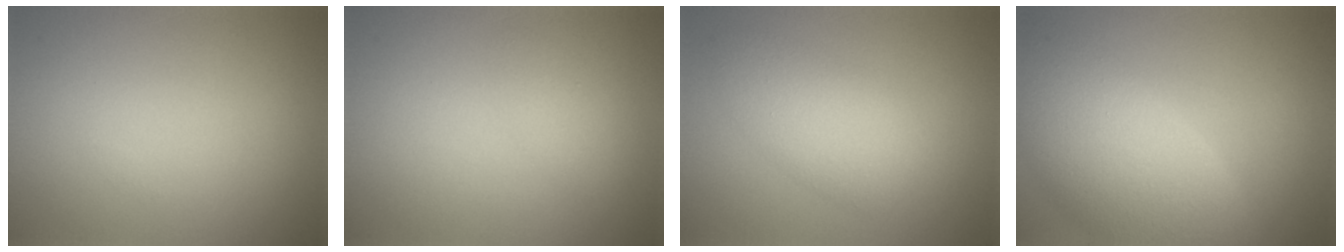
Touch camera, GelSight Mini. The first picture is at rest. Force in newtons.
{"total": 1.3, "press": 1.3, "slide": 0.0}
{"total": 4.3, "press": 4.3, "slide": 0.2}
{"total": 8.8, "press": 8.8, "slide": 0.6}